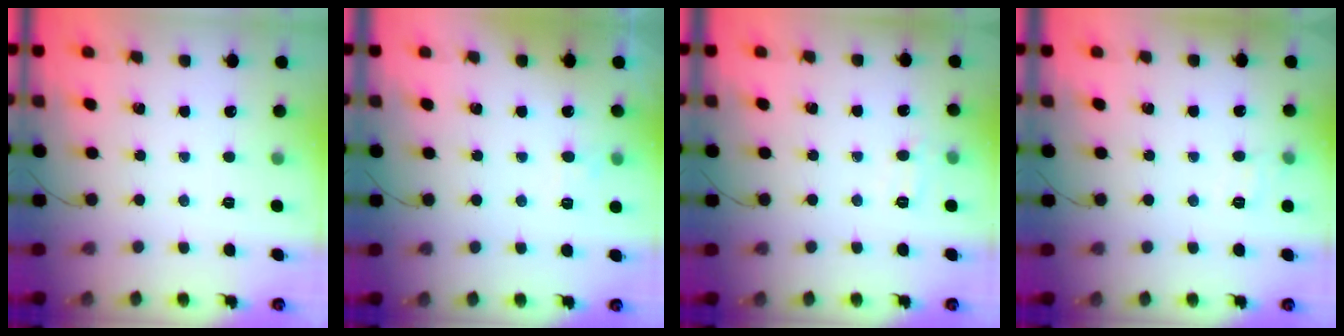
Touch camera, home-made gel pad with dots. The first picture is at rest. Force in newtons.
{"total": 3.3, "press": 2.9, "slide": 1.5}
{"total": 5.9, "press": 5.7, "slide": 1.5}
{"total": 6.3, "press": 6.2, "slide": 1.5}